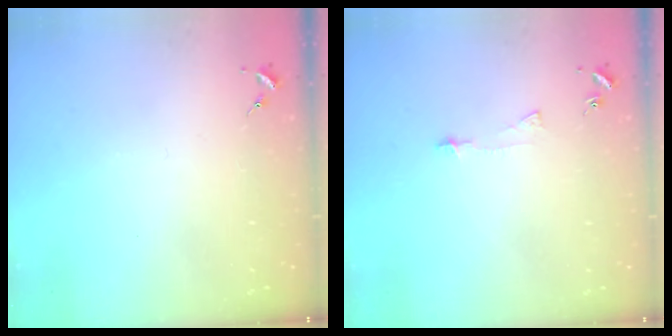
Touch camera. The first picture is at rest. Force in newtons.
{"total": 3.6, "press": 3.6, "slide": 0.3}